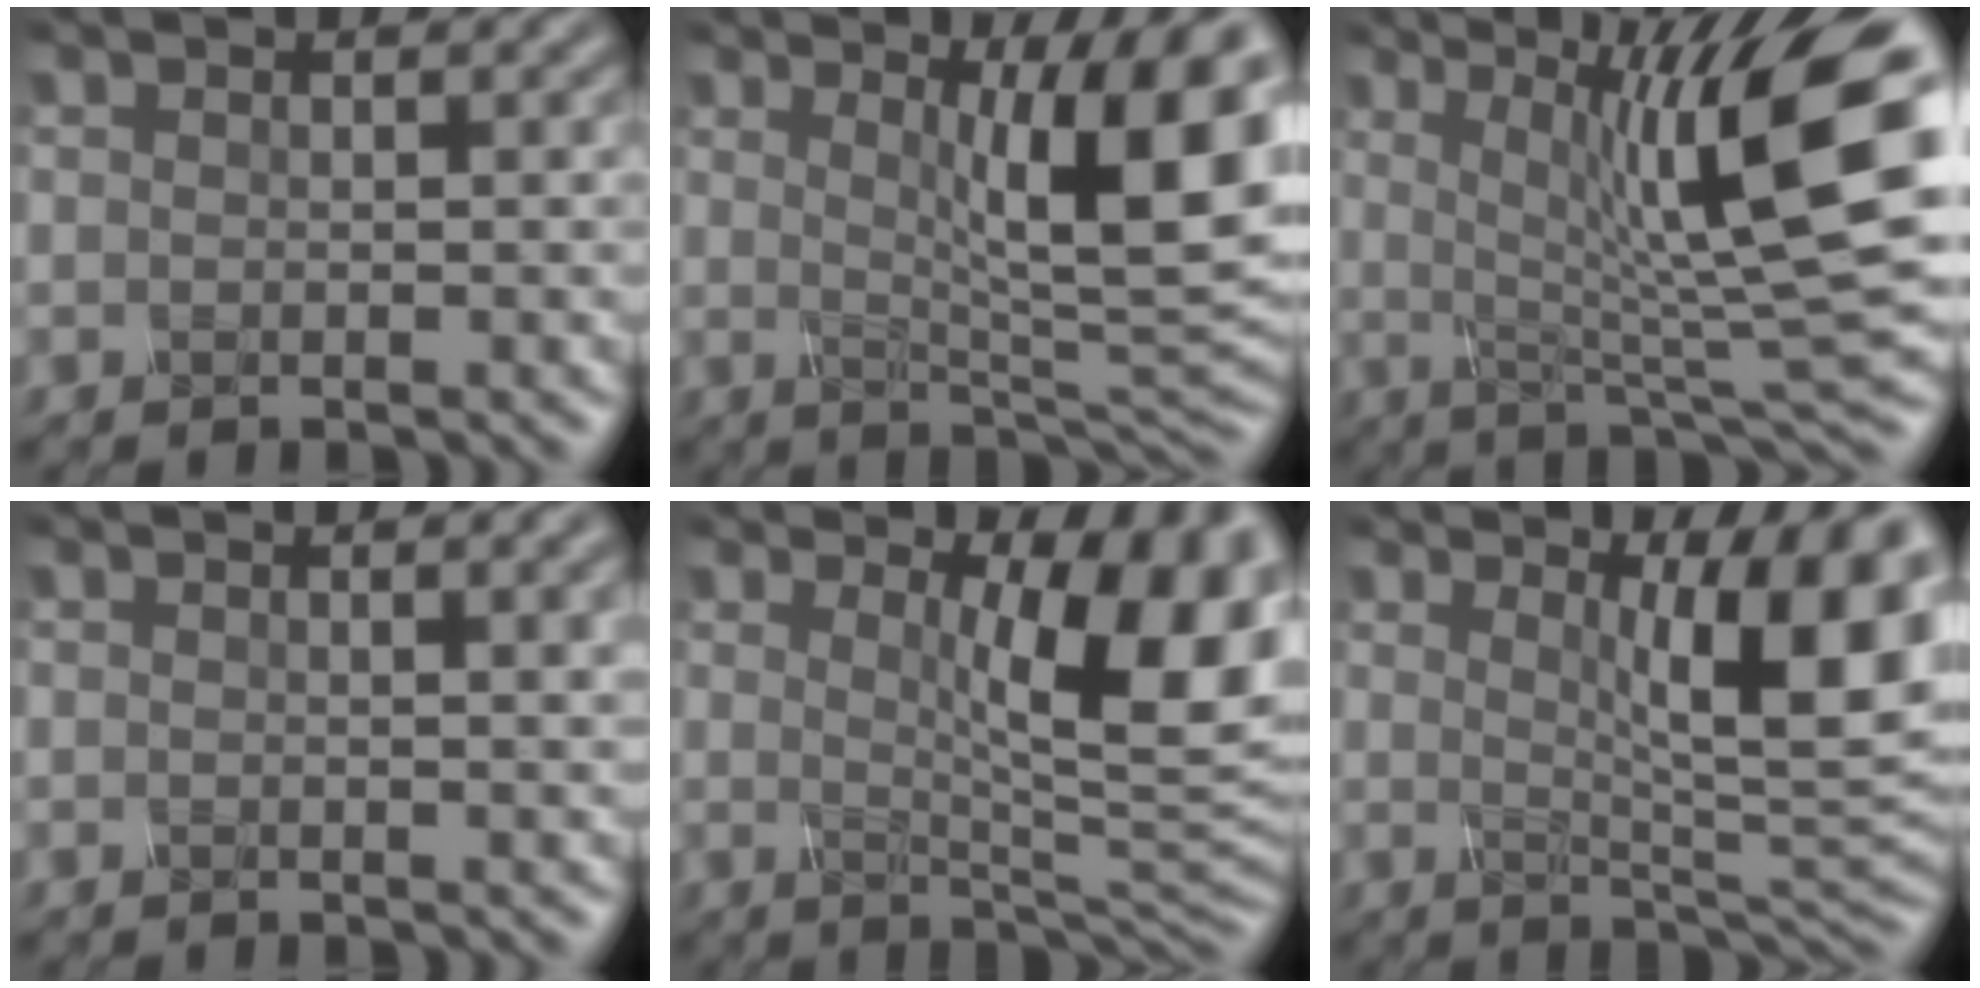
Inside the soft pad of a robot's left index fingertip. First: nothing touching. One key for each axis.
{"total": 10.6, "fx": 2.5, "fy": 2.3, "fz": 10.1, "tx": -0.126, "ty": -0.005, "tz": 0.039}
{"total": 13.2, "fx": 2.4, "fy": 2.7, "fz": 12.7, "tx": -0.177, "ty": 0.010, "tz": 0.037}
{"total": 3.2, "fx": 0.8, "fy": 1.1, "fz": 2.8, "tx": -0.023, "ty": 0.007, "tz": 0.004}
{"total": 10.4, "fx": 2.6, "fy": 2.7, "fz": 9.7, "tx": -0.110, "ty": -0.005, "tz": 0.041}
{"total": 10.3, "fx": 2.7, "fy": 2.4, "fz": 9.7, "tx": -0.111, "ty": -0.003, "tz": 0.041}